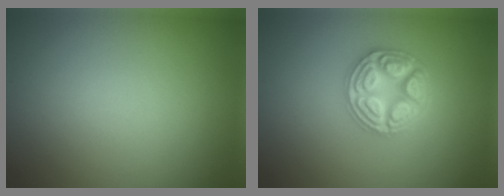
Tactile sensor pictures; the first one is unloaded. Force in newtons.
{"total": 4.8, "press": 4.7, "slide": 0.6}